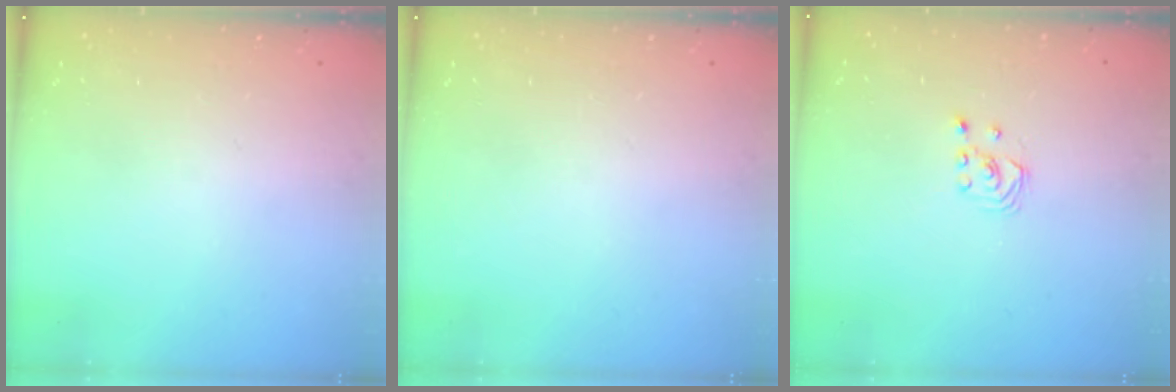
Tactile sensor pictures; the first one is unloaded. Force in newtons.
{"total": 0.0}
{"total": 1.9, "press": 1.9, "slide": 0.2}